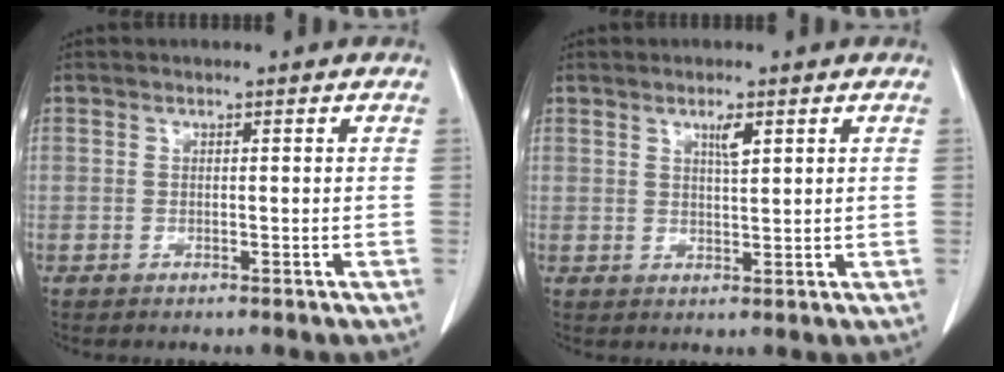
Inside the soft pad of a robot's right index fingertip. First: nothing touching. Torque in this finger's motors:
{"motor_torque": [0.12, 0.13, 0.03, 0.04]}